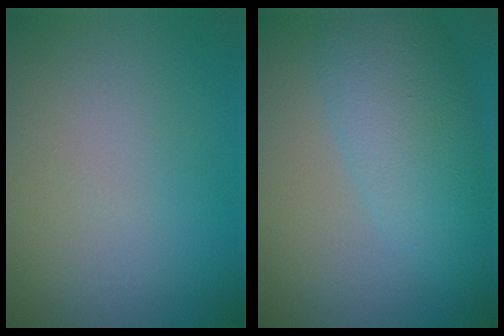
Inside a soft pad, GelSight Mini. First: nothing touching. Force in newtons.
{"total": 6.1, "press": 6.1, "slide": 0.1}